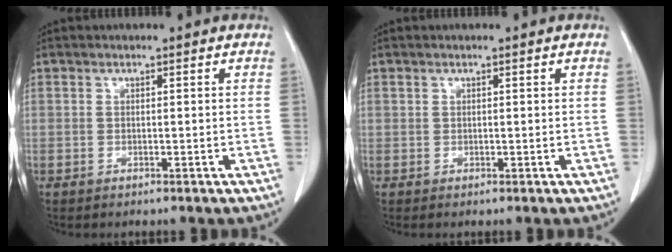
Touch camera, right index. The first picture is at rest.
{"total": 0.0}